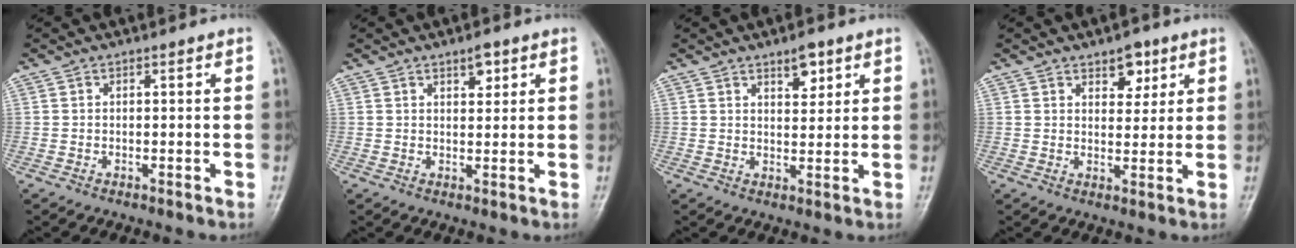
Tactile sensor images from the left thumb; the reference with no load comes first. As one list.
[{"total": 3.1, "force": [1.8, 1.4, 2.1], "torque": [-0.020, -0.009, 0.027]}, {"total": 4.5, "force": [2.7, 2.0, 3.0], "torque": [-0.028, -0.016, 0.041]}, {"total": 5.2, "force": [3.0, 3.0, 3.0], "torque": [-0.014, -0.016, 0.042]}]